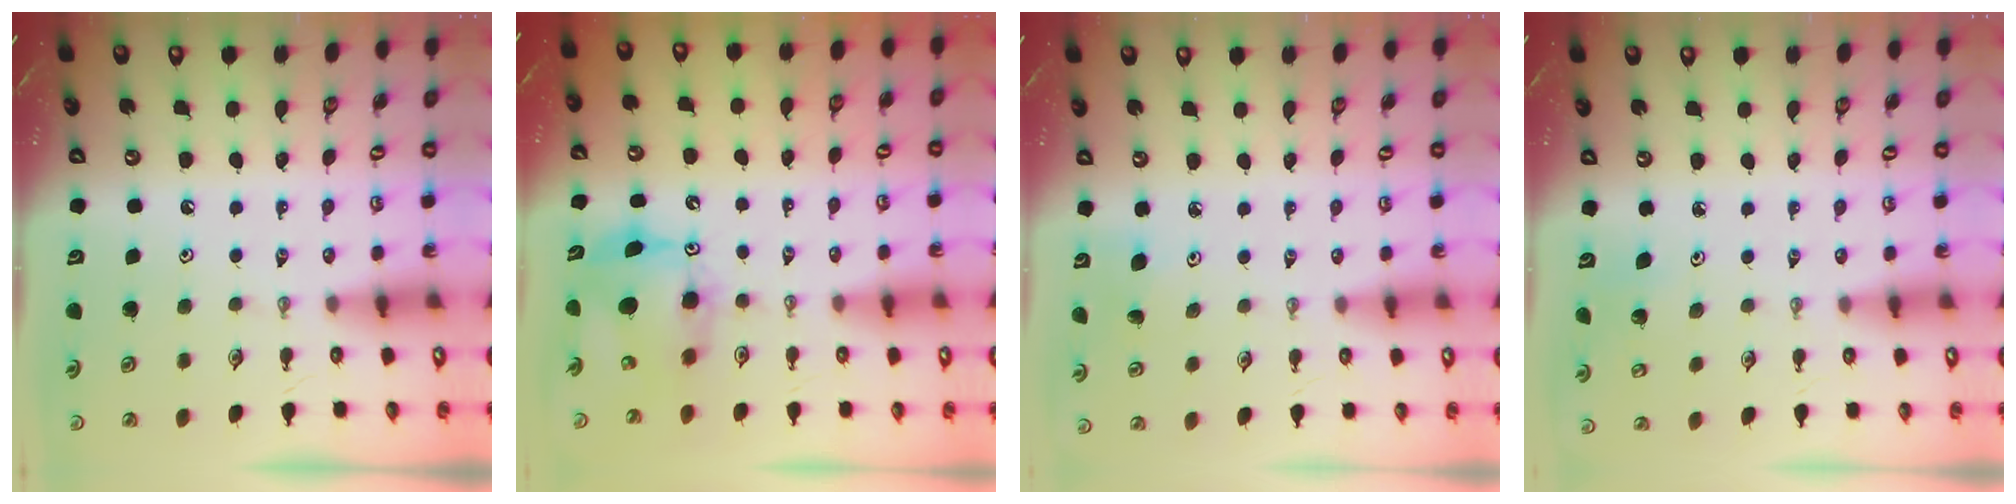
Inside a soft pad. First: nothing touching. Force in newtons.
{"total": 9.4, "press": 9.3, "slide": 0.6}
{"total": 5.0, "press": 4.9, "slide": 0.6}
{"total": 2.8, "press": 2.7, "slide": 1.0}